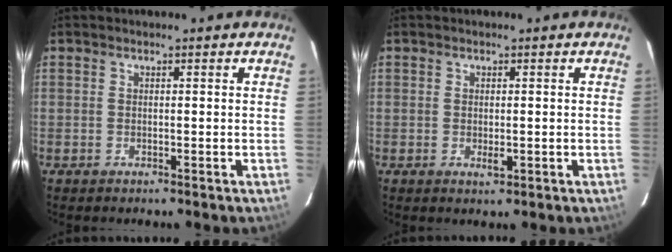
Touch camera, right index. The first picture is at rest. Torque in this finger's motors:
{"motor_torque": [0.27, 0.03, 0.12, 0.03]}